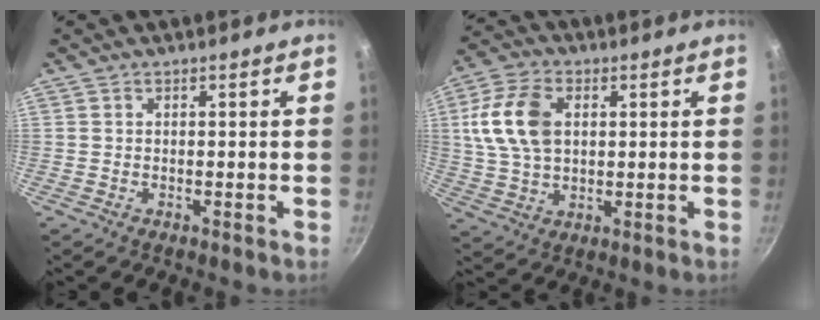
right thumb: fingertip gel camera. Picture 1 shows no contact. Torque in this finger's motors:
{"motor_torque": [0.75, 3.07, 0.18, -0.06, 0.15]}